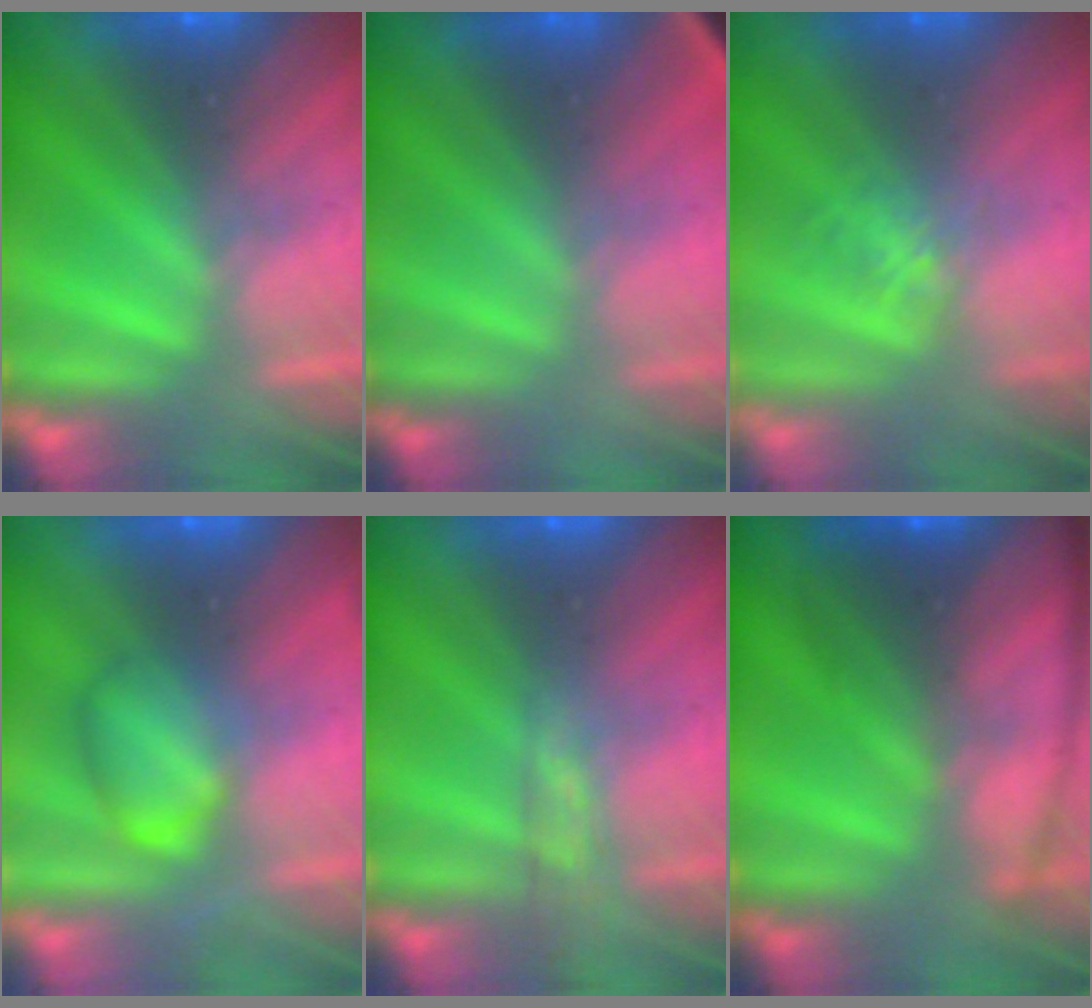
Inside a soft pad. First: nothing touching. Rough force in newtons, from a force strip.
{"total": 2.8}
{"total": 1.4}
{"total": 2.3}
{"total": 2.8}
{"total": 5.7}